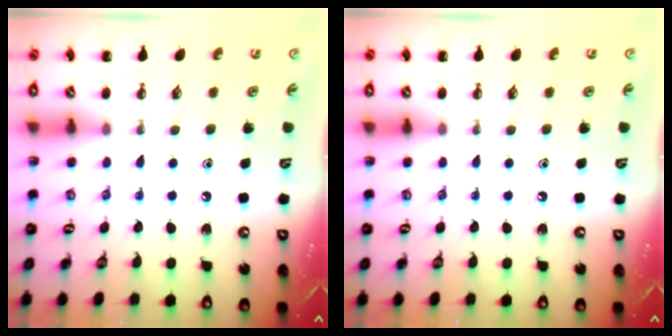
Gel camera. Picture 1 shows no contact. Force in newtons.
{"total": 0.0}